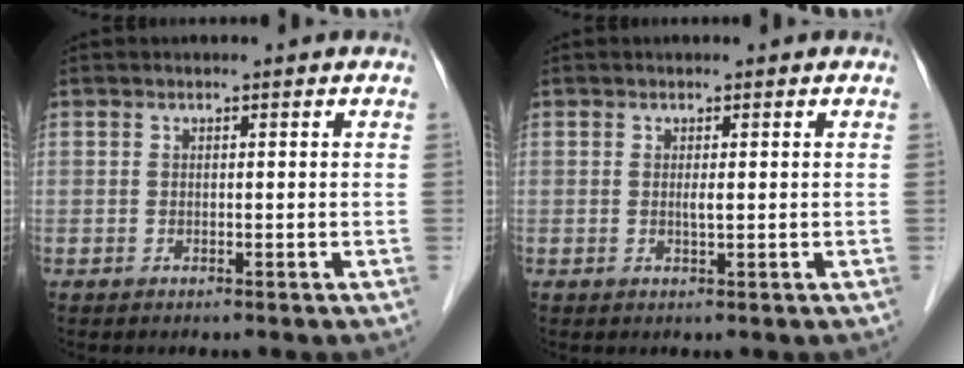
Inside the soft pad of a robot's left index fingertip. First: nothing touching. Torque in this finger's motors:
{"motor_torque": [0.30, 0.20, 0.01, 0.00]}